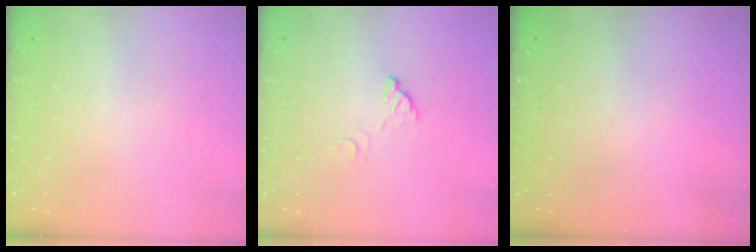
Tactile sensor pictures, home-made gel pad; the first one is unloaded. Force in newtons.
{"total": 3.5, "press": 3.5, "slide": 0.2}
{"total": 3.2, "press": 3.2, "slide": 0.1}